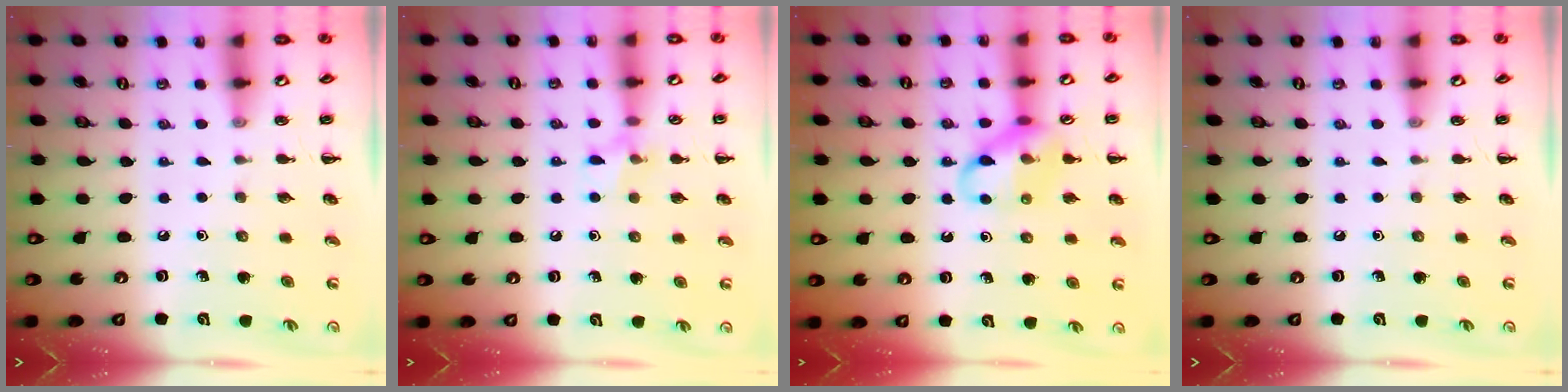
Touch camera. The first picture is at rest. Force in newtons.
{"total": 6.9, "press": 6.7, "slide": 1.7}
{"total": 13.2, "press": 13.2, "slide": 1.4}
{"total": 0.0}